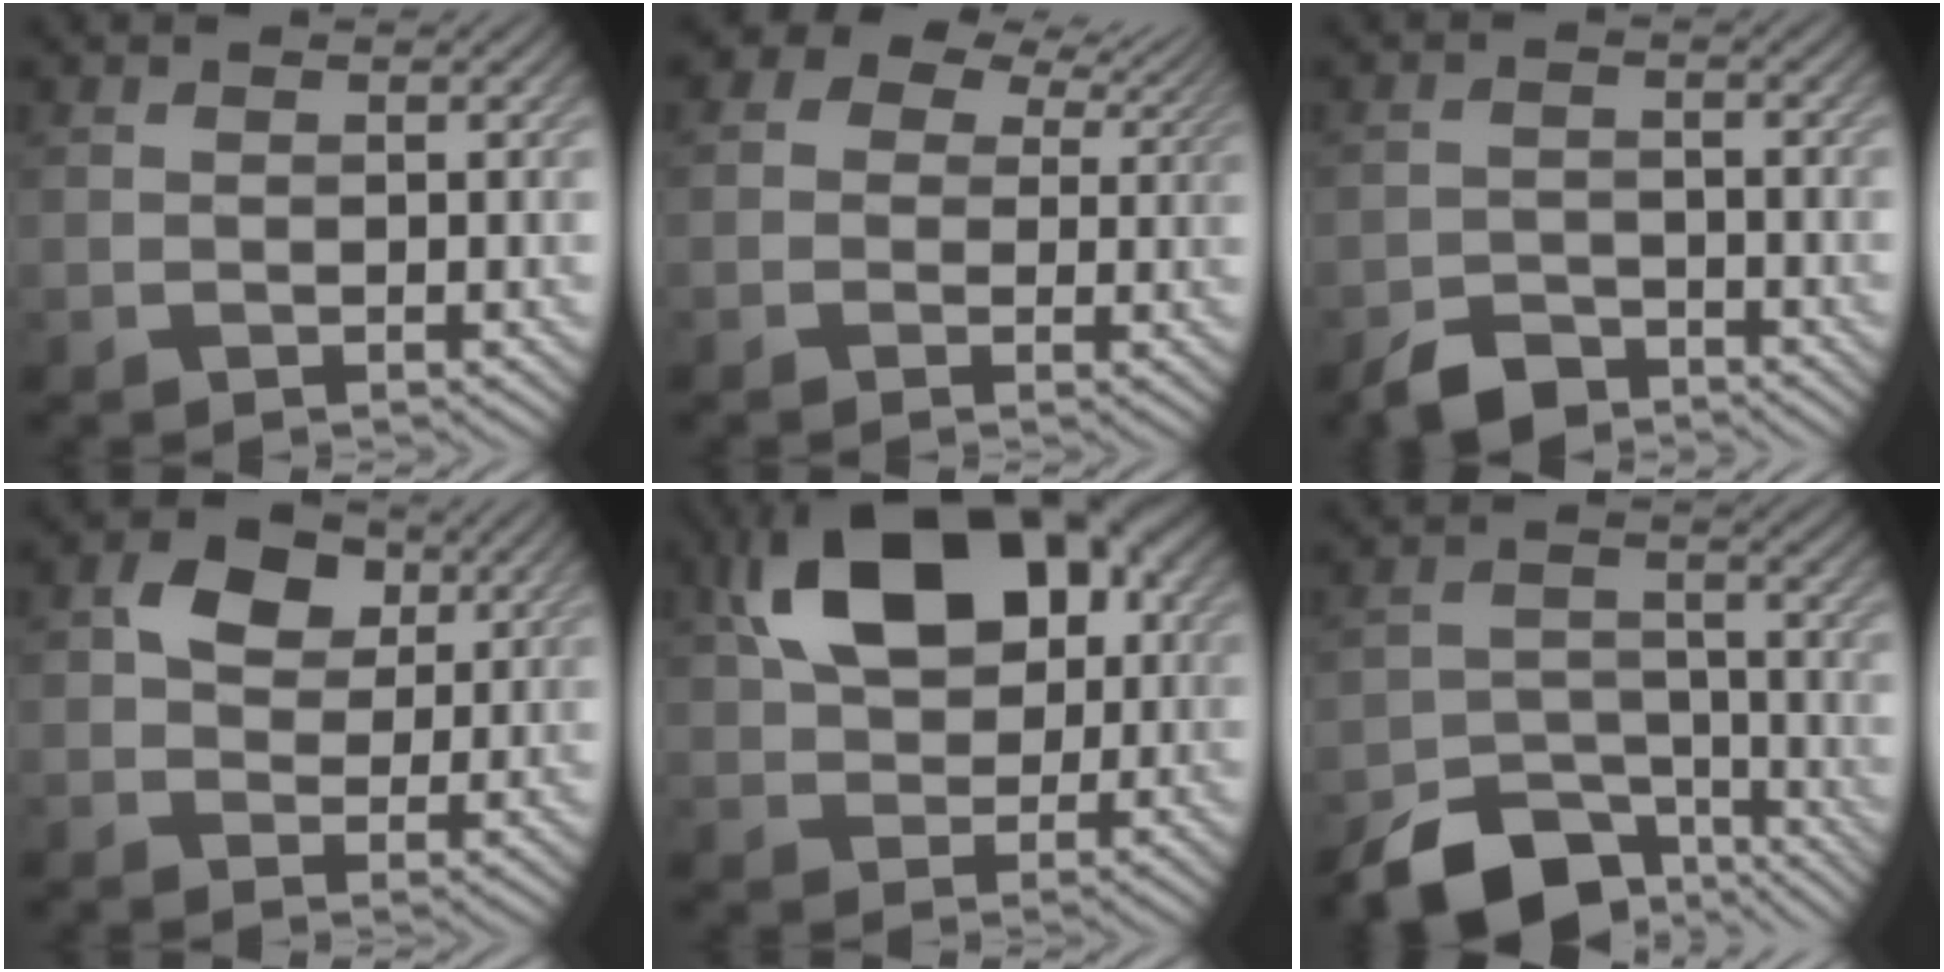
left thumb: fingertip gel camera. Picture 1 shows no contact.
{"total": 7.9, "force": [3.7, 5.6, 4.2], "torque": [-0.073, 0.020, 0.034]}
{"total": 4.1, "force": [-3.5, 1.6, 1.5], "torque": [-0.027, -0.003, -0.069]}
{"total": 5.2, "force": [1.7, 3.8, 3.0], "torque": [-0.054, 0.005, 0.023]}
{"total": 13.3, "force": [3.7, 8.5, 9.5], "torque": [-0.174, 0.021, 0.059]}
{"total": 10.3, "force": [-7.6, 5.3, 4.5], "torque": [-0.081, -0.018, -0.121]}